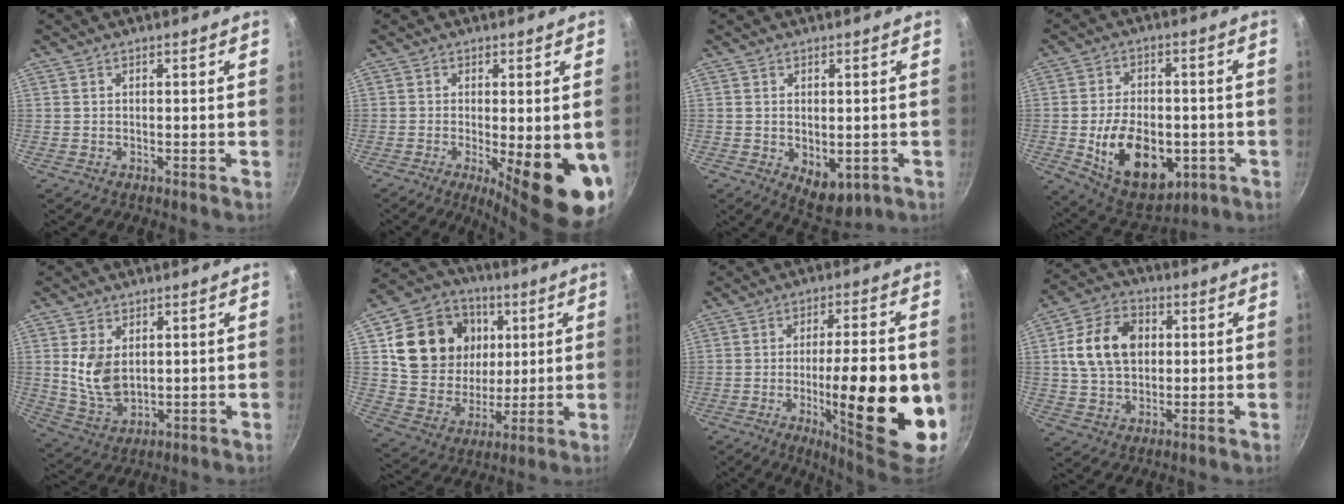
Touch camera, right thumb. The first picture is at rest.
{"total": 13.9, "force": [-3.1, 3.6, 13.1], "torque": [-0.159, -0.015, -0.033]}
{"total": 6.4, "force": [-1.1, 4.0, 4.9], "torque": [-0.051, -0.012, -0.003]}
{"total": 17.6, "force": [-4.1, 11.0, 13.1], "torque": [-0.186, 0.004, -0.048]}
{"total": 8.7, "force": [1.9, 5.6, 6.4], "torque": [-0.112, -0.023, 0.049]}
{"total": 20.2, "force": [5.8, 16.5, 10.1], "torque": [-0.161, -0.009, 0.108]}
{"total": 22.0, "force": [-4.3, 5.8, 20.8], "torque": [-0.283, 0.005, -0.055]}
{"total": 13.0, "force": [2.3, 9.5, 8.6], "torque": [-0.135, 0.009, 0.032]}